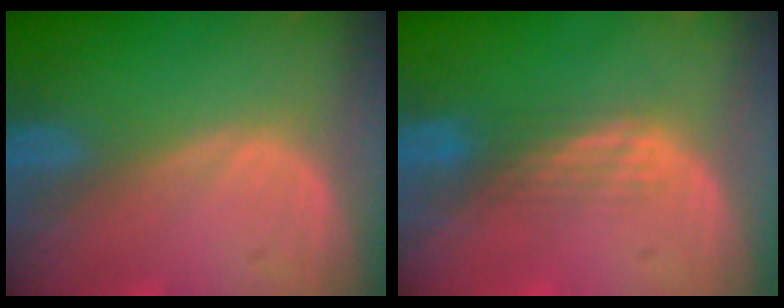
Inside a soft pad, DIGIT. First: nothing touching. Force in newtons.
{"total": 2.8, "press": 2.5, "slide": 1.3}